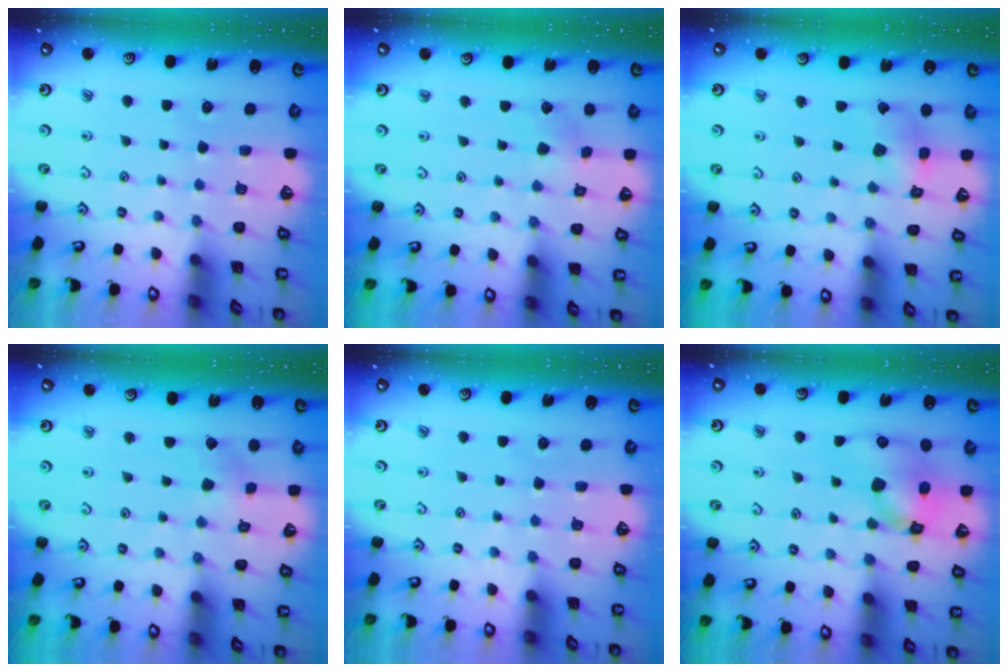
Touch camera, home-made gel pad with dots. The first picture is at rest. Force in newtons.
{"total": 3.3, "press": 3.2, "slide": 0.3}
{"total": 7.3, "press": 7.3, "slide": 0.6}
{"total": 2.2, "press": 2.2, "slide": 0.2}
{"total": 0.0}
{"total": 12.4, "press": 12.2, "slide": 1.9}